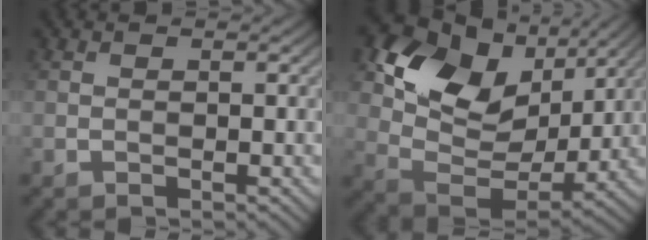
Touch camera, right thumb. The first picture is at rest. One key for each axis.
{"total": 15.1, "fx": 6.2, "fy": 10.1, "fz": 9.4, "tx": -0.187, "ty": 0.003, "tz": 0.118}